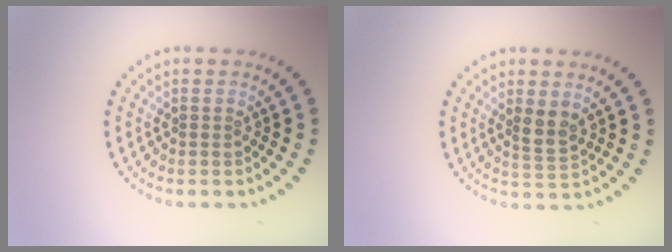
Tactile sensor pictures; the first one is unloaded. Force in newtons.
{"total": 1.9, "press": 1.8, "slide": 0.8}